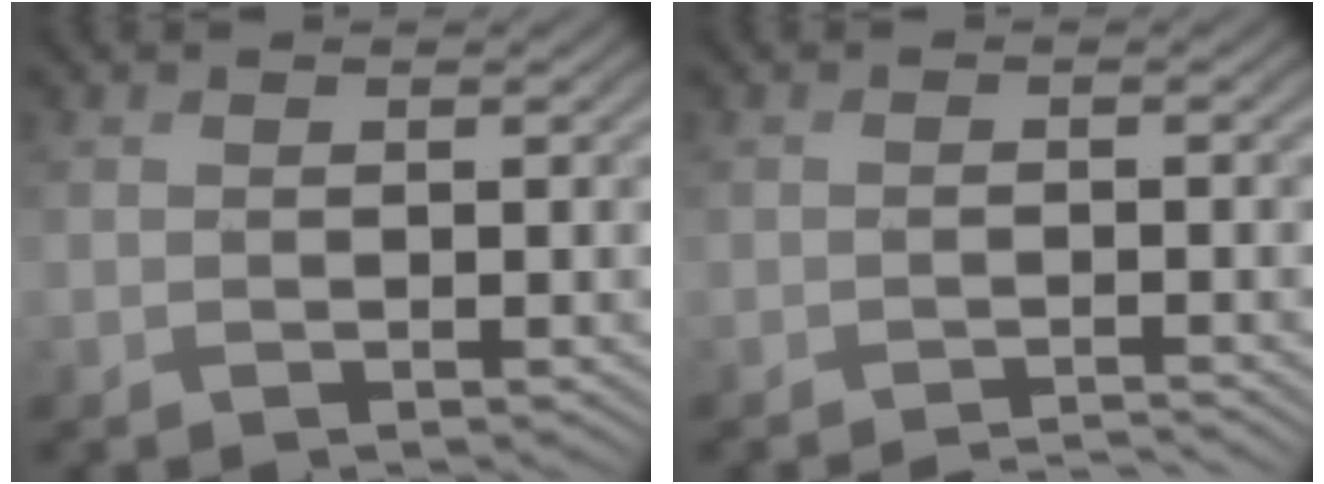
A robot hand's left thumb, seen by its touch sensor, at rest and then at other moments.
{"total": 2.0, "force": [-1.9, 0.2, 0.7], "torque": [-0.005, -0.005, -0.036]}